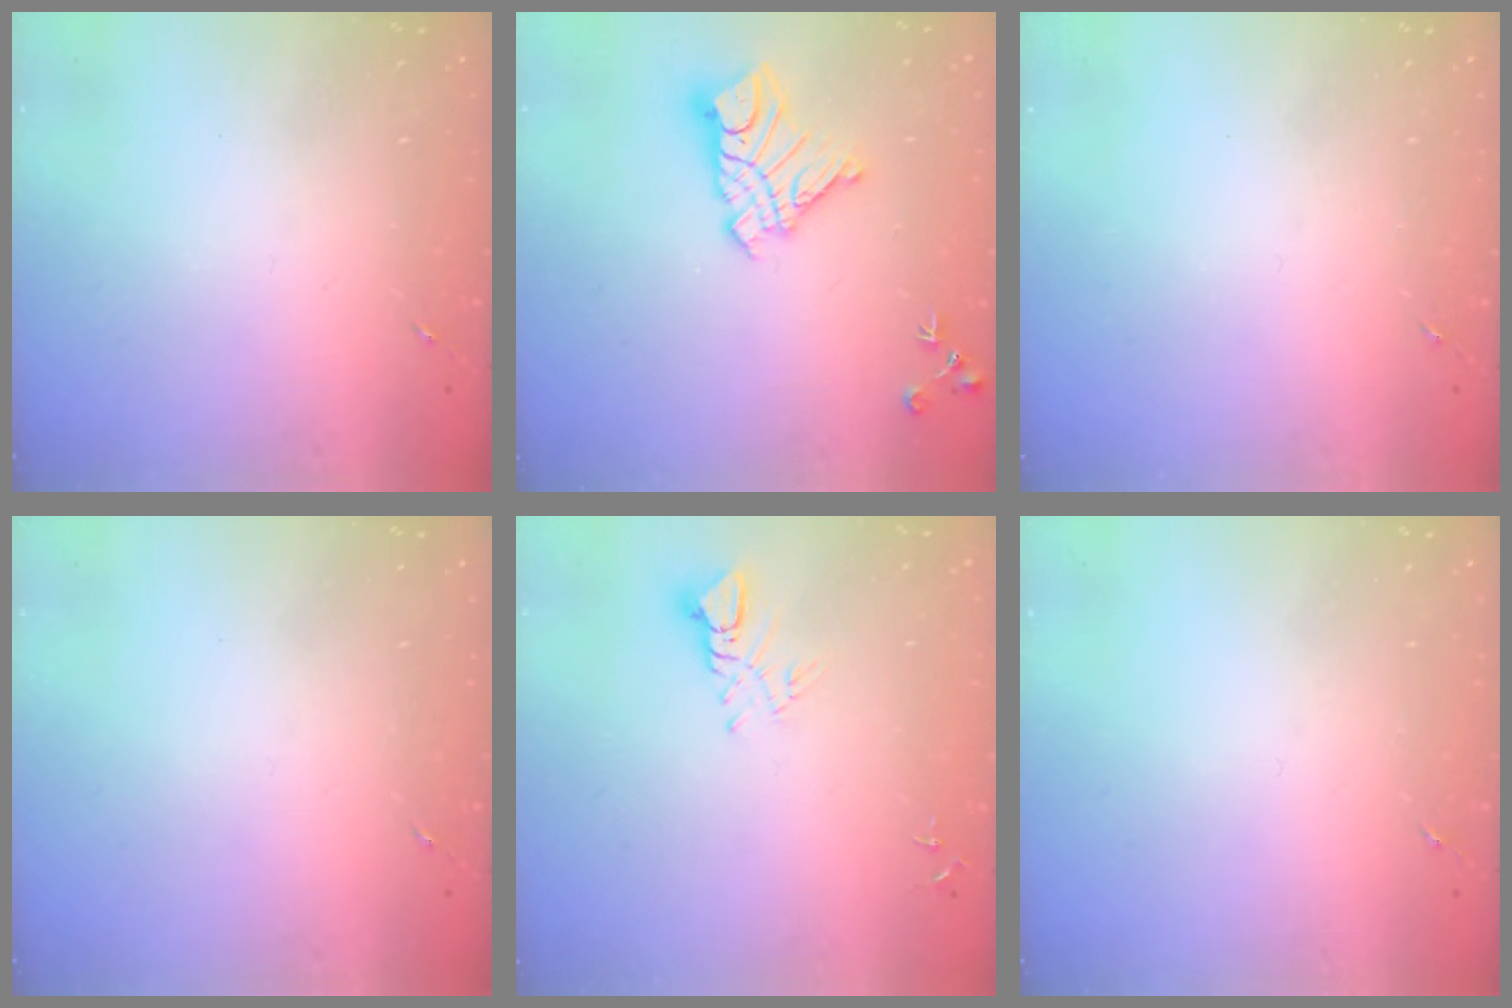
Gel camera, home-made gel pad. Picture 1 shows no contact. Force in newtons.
{"total": 13.7, "press": 13.6, "slide": 1.2}
{"total": 0.0}
{"total": 0.0}
{"total": 5.6, "press": 5.6, "slide": 0.6}
{"total": 0.0}